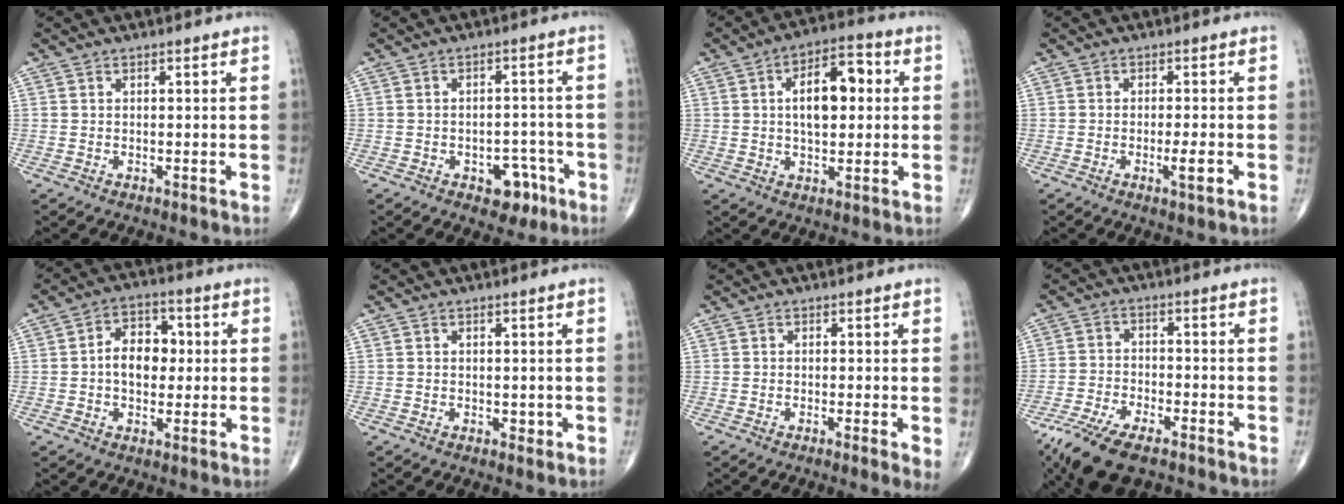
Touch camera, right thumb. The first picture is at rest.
{"total": 6.0, "force": [-3.1, 3.8, 3.5], "torque": [-0.017, 0.028, -0.037]}
{"total": 11.3, "force": [1.7, 5.9, 9.5], "torque": [-0.127, 0.017, 0.021]}
{"total": 3.1, "force": [-1.1, 0.4, 2.9], "torque": [-0.048, -0.003, -0.020]}
{"total": 8.0, "force": [-0.1, 5.9, 5.4], "torque": [-0.054, 0.024, -0.013]}
{"total": 0.8, "force": [-0.1, 0.7, 0.5], "torque": [0.000, 0.001, -0.003]}
{"total": 2.5, "force": [-0.5, 0.2, 2.4], "torque": [-0.044, -0.008, -0.014]}
{"total": 11.6, "force": [-8.0, 4.2, 7.3], "torque": [-0.140, 0.012, -0.149]}